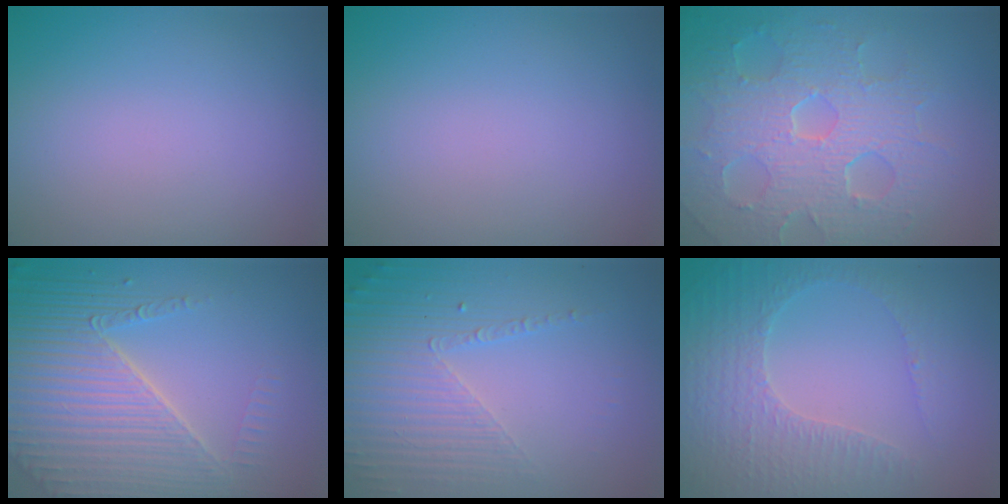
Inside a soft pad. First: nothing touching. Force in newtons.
{"total": 0.0}
{"total": 8.1, "press": 5.7, "slide": 5.7}
{"total": 7.2, "press": 5.5, "slide": 4.6}
{"total": 5.0, "press": 3.2, "slide": 3.8}
{"total": 4.6, "press": 3.3, "slide": 3.2}